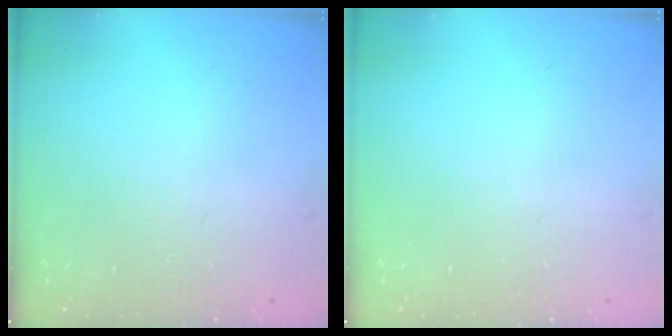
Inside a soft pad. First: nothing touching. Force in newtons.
{"total": 0.0}